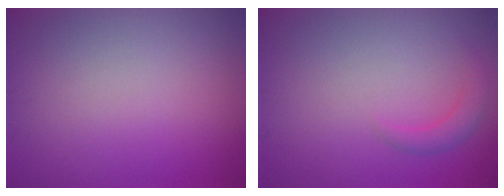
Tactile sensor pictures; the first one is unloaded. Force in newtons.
{"total": 1.8, "press": 1.8, "slide": 0.2}